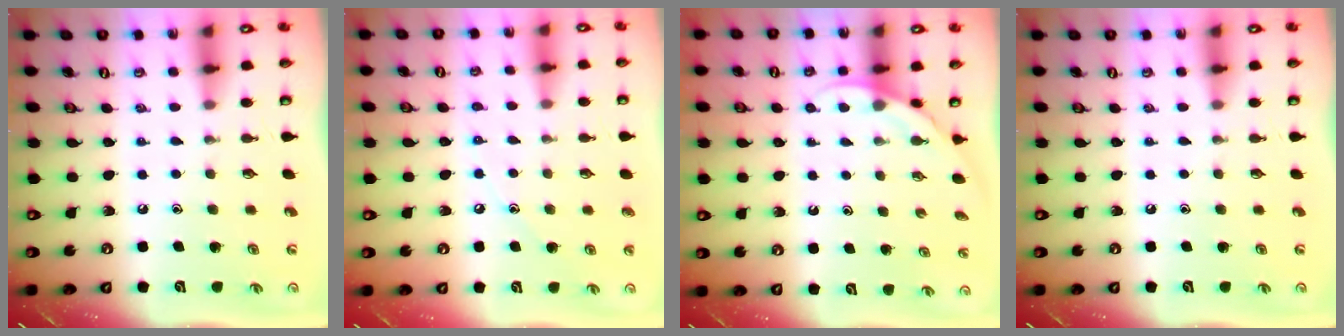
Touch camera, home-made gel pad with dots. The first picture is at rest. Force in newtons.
{"total": 4.3, "press": 4.3, "slide": 0.5}
{"total": 3.1, "press": 3.1, "slide": 0.1}
{"total": 0.0}